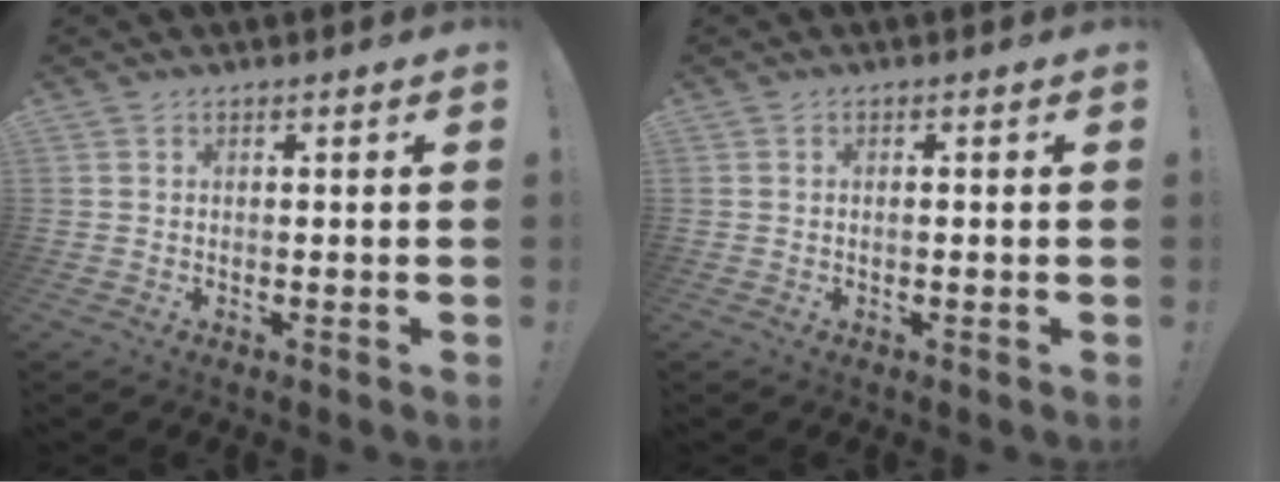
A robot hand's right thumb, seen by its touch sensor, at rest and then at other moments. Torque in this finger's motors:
{"motor_torque": [-0.13, -0.69, 0.01, 0.30, 0.00]}